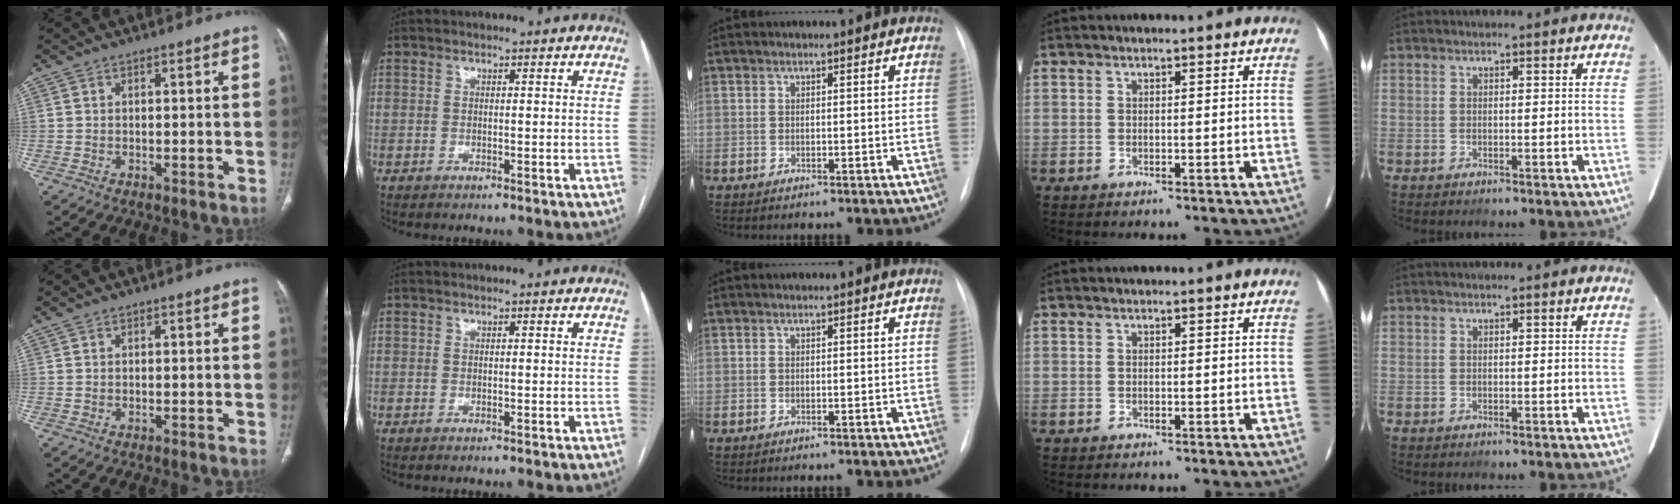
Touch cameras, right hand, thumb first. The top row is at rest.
{}